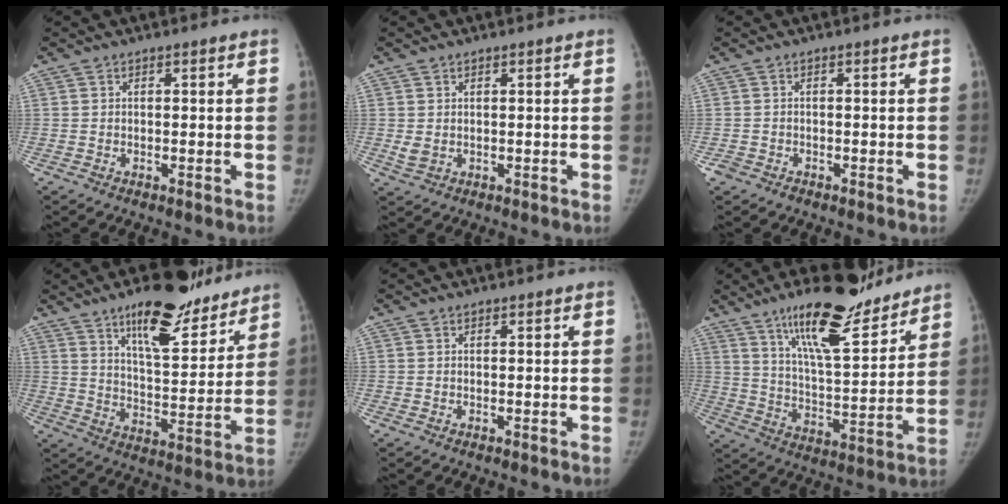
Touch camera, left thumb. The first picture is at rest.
{"total": 1.9, "force": [0.3, 1.5, 1.2], "torque": [-0.020, -0.007, 0.013]}
{"total": 1.7, "force": [-1.1, 1.2, 0.4], "torque": [-0.005, 0.005, -0.019]}
{"total": 17.7, "force": [12.6, 6.1, 10.8], "torque": [-0.113, -0.077, 0.197]}
{"total": 0.0}
{"total": 18.5, "force": [13.9, 4.6, 11.4], "torque": [-0.147, -0.084, 0.231]}